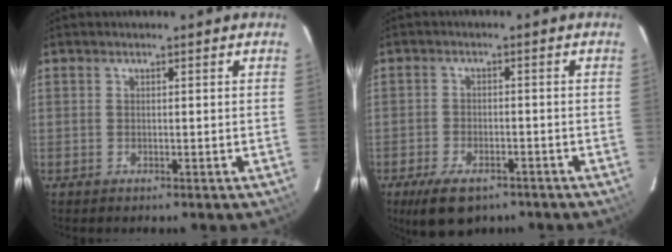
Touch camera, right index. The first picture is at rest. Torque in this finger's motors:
{"motor_torque": [0.78, -0.67, 0.32, 0.04]}